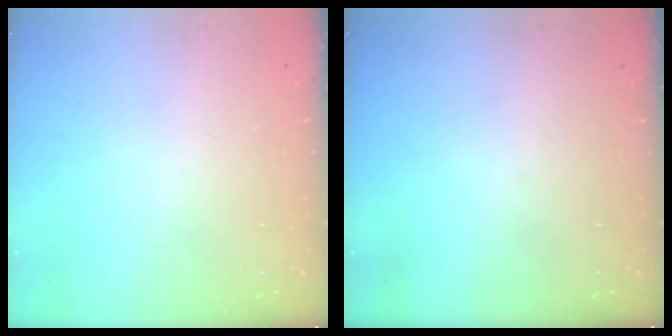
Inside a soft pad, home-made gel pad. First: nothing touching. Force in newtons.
{"total": 0.0}